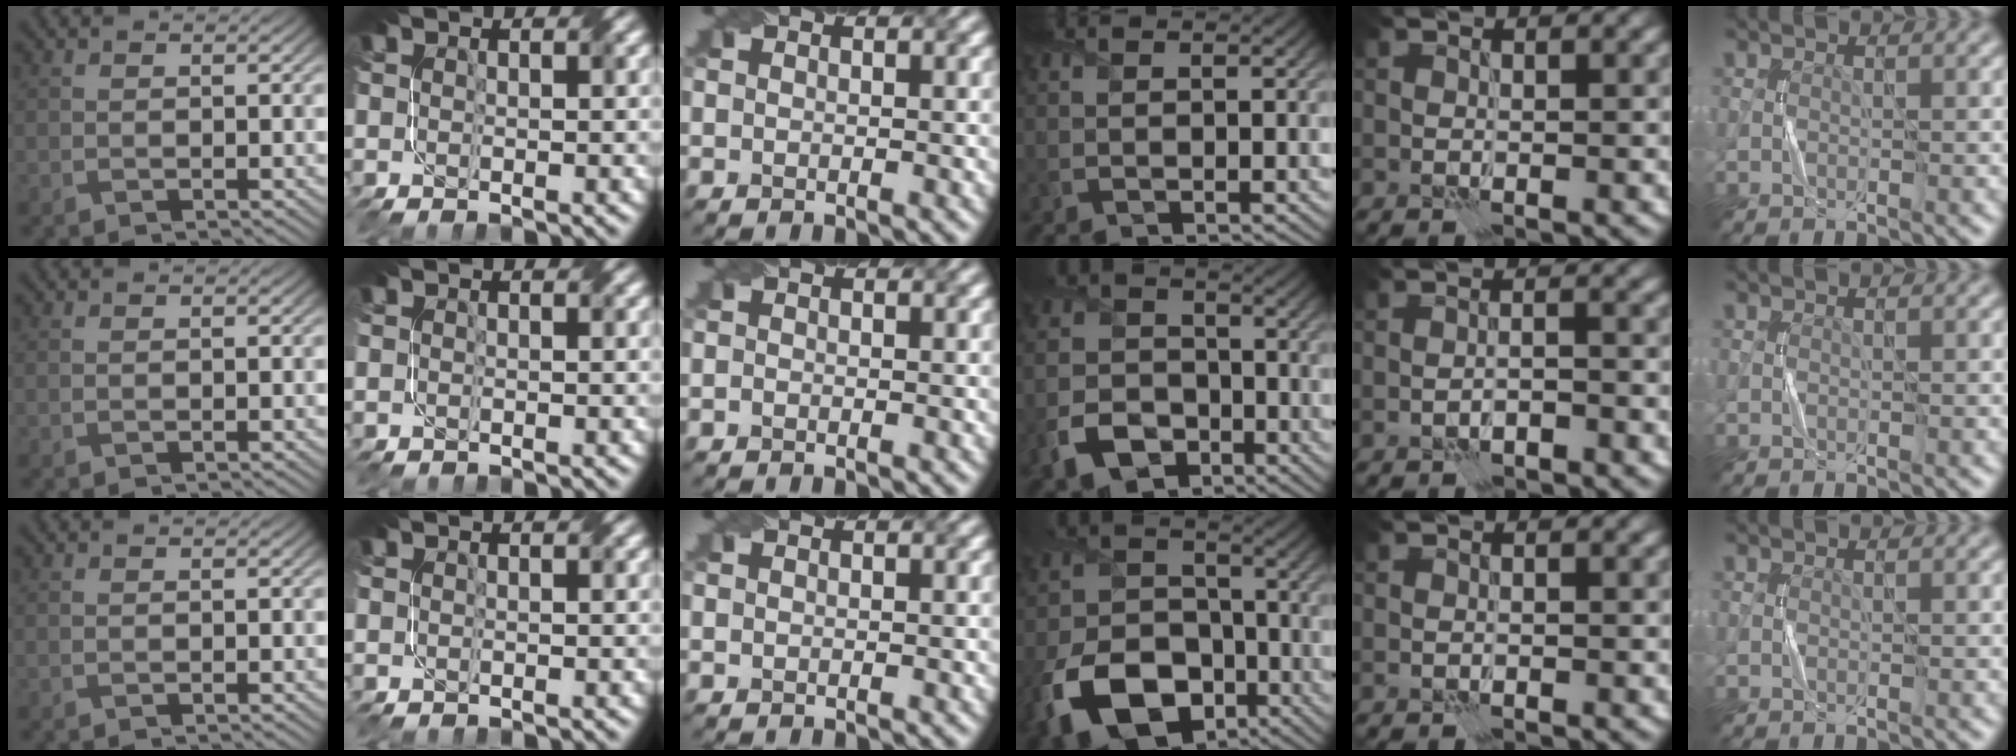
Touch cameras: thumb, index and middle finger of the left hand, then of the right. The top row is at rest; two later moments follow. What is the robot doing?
{"motion": "fold", "object": "napkin"}